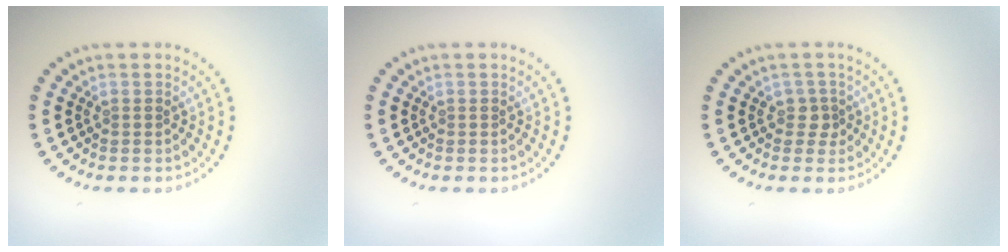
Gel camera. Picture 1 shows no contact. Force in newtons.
{"total": 0.0}
{"total": 1.3, "press": 1.0, "slide": 0.8}